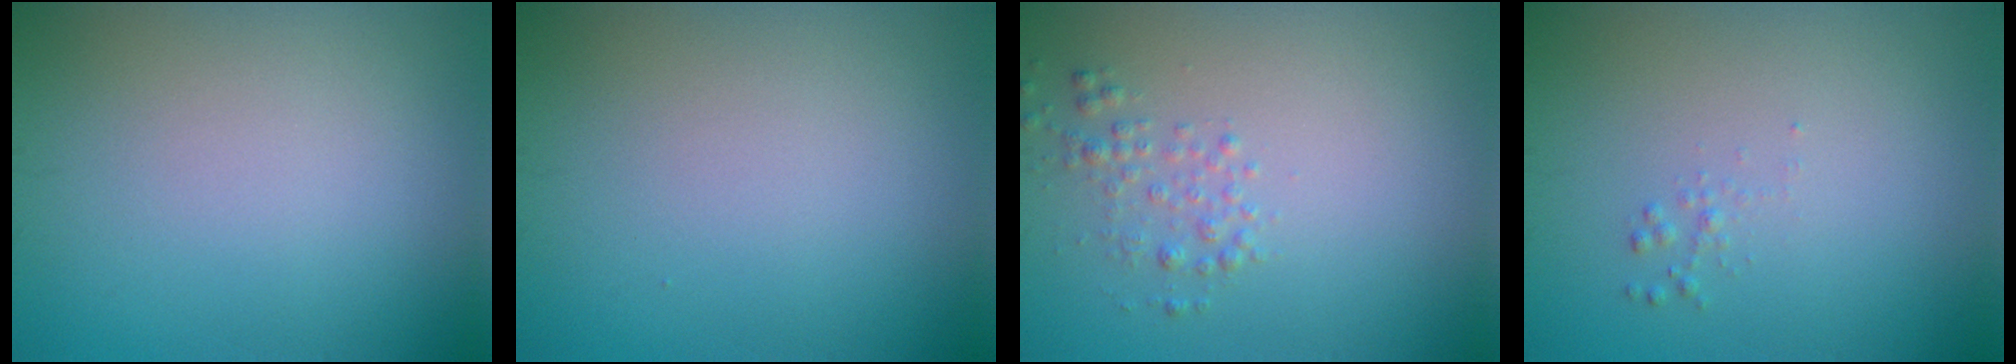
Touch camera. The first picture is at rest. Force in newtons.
{"total": 0.0}
{"total": 1.6, "press": 1.6, "slide": 0.1}
{"total": 0.6, "press": 0.6, "slide": 0.0}